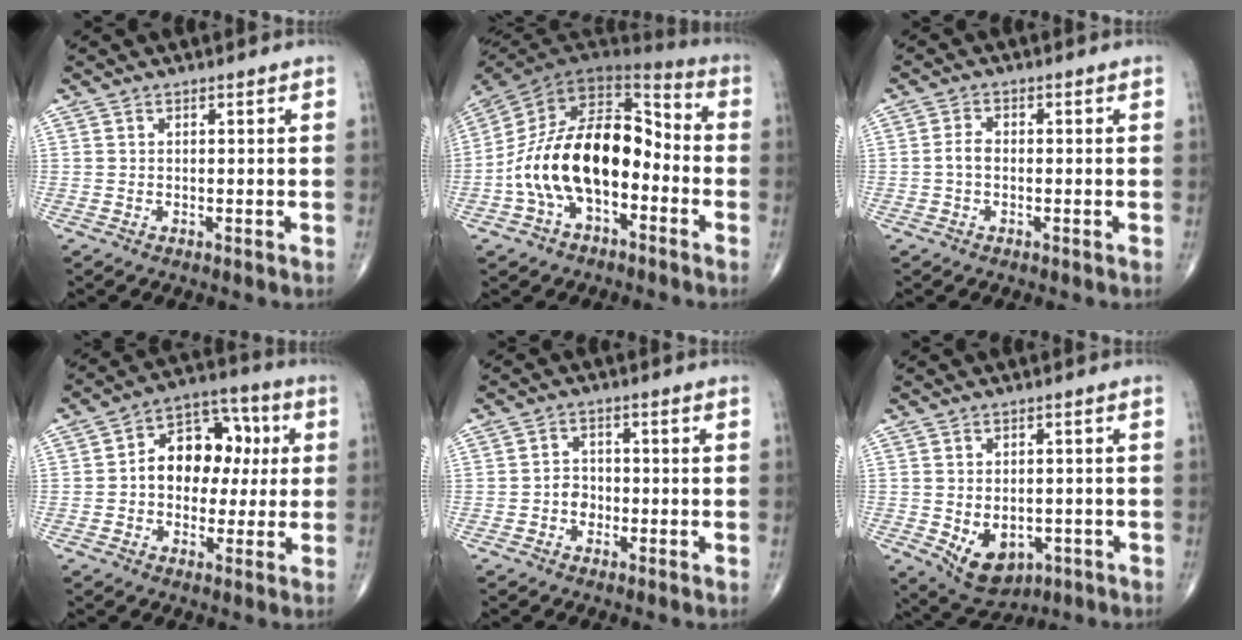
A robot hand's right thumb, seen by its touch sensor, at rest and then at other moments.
{"total": 21.0, "force": [-4.6, 12.3, 16.4], "torque": [-0.271, 0.065, -0.086]}
{"total": 2.3, "force": [-0.5, 1.5, 1.7], "torque": [-0.030, 0.007, -0.014]}
{"total": 13.7, "force": [1.1, 9.9, 9.5], "torque": [-0.097, 0.031, 0.008]}
{"total": 3.4, "force": [-0.8, 2.9, 1.6], "torque": [-0.006, 0.009, -0.023]}
{"total": 9.2, "force": [-2.6, 6.3, 6.2], "torque": [-0.078, 0.000, -0.023]}